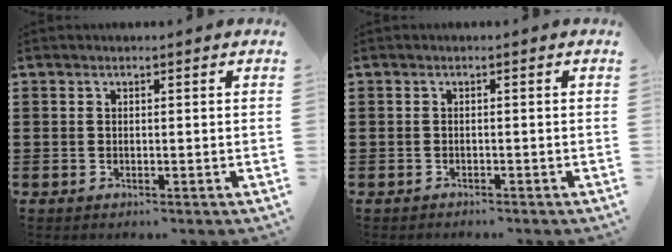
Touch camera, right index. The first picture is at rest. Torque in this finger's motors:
{"motor_torque": [0.15, -0.13, 0.00, 0.00]}